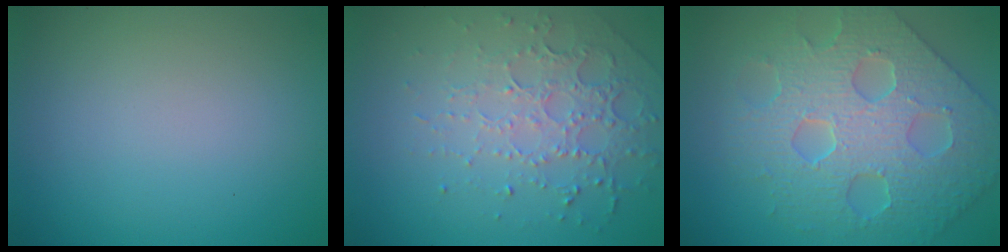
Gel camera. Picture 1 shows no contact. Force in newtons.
{"total": 4.5, "press": 3.1, "slide": 3.2}
{"total": 6.9, "press": 6.1, "slide": 3.3}